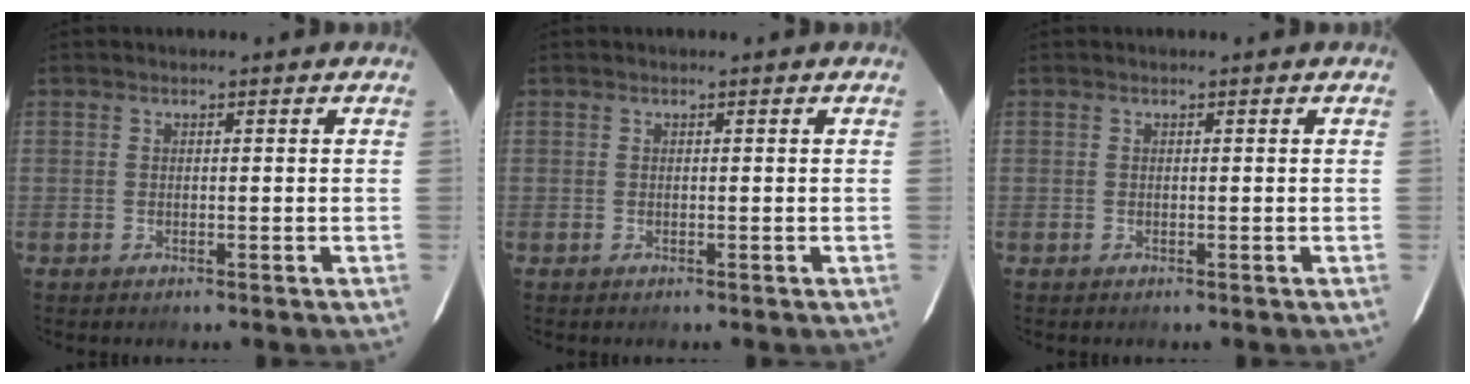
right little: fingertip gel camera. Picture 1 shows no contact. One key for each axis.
{"total": 0.0}
{"total": 0.0}